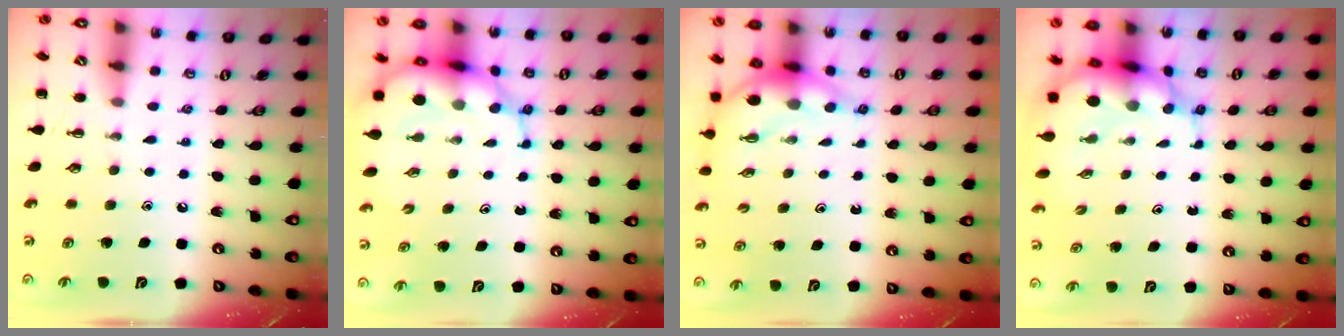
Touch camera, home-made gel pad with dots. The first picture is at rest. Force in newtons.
{"total": 9.3, "press": 8.9, "slide": 2.8}
{"total": 5.7, "press": 5.7, "slide": 0.7}
{"total": 8.3, "press": 8.1, "slide": 2.0}